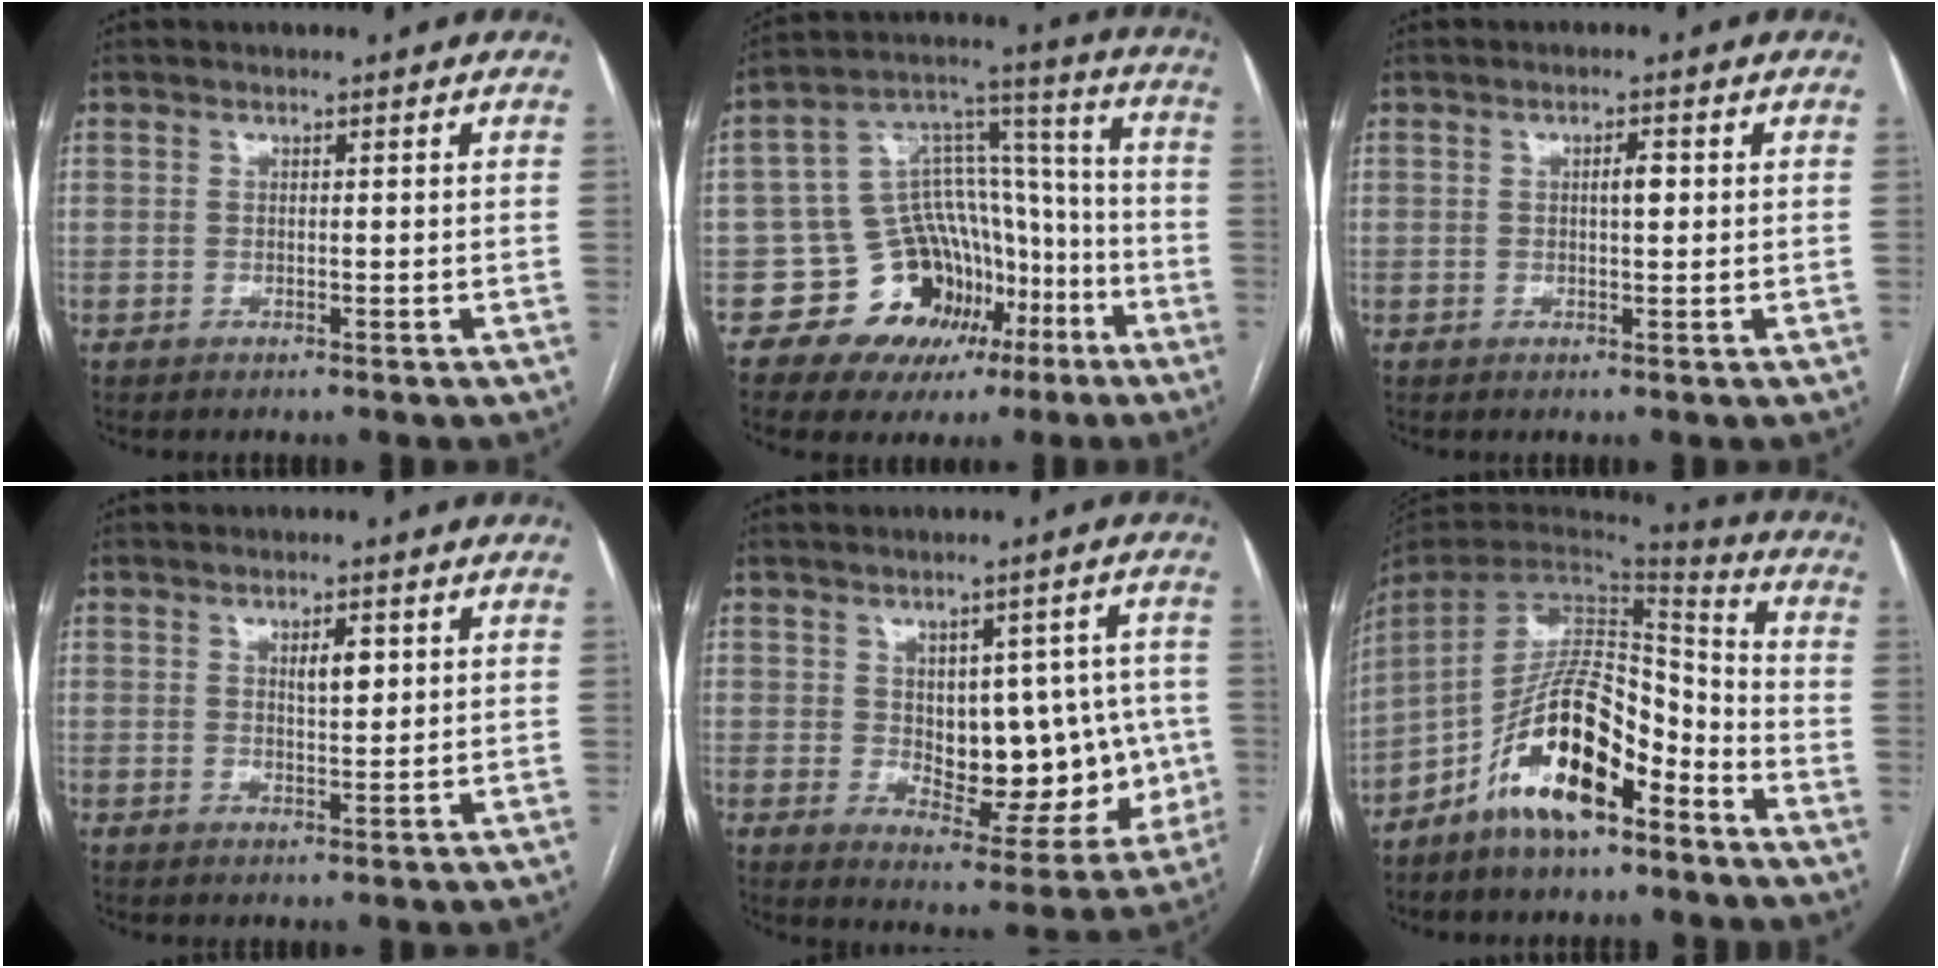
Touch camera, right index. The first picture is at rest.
{"total": 15.8, "force": [-7.7, 11.6, 7.6], "torque": [-0.109, 0.074, -0.109]}
{"total": 2.1, "force": [0.3, 0.6, 2.0], "torque": [-0.033, 0.003, 0.006]}
{"total": 2.9, "force": [1.1, 0.9, 2.6], "torque": [-0.042, -0.001, 0.019]}
{"total": 14.0, "force": [0.0, 7.2, 12.0], "torque": [-0.147, 0.013, 0.022]}
{"total": 15.0, "force": [-8.9, 4.9, 11.1], "torque": [-0.203, 0.015, -0.158]}